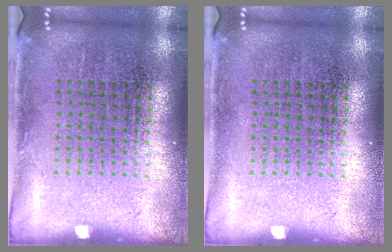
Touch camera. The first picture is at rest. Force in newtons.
{"total": 0.0}